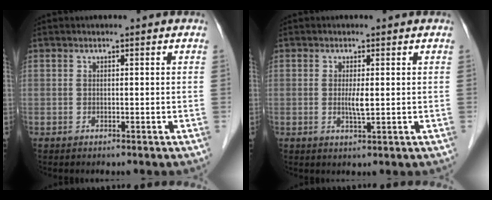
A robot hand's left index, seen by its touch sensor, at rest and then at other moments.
{"total": 2.1, "force": [-0.3, 0.2, 2.1], "torque": [-0.044, -0.010, -0.005]}